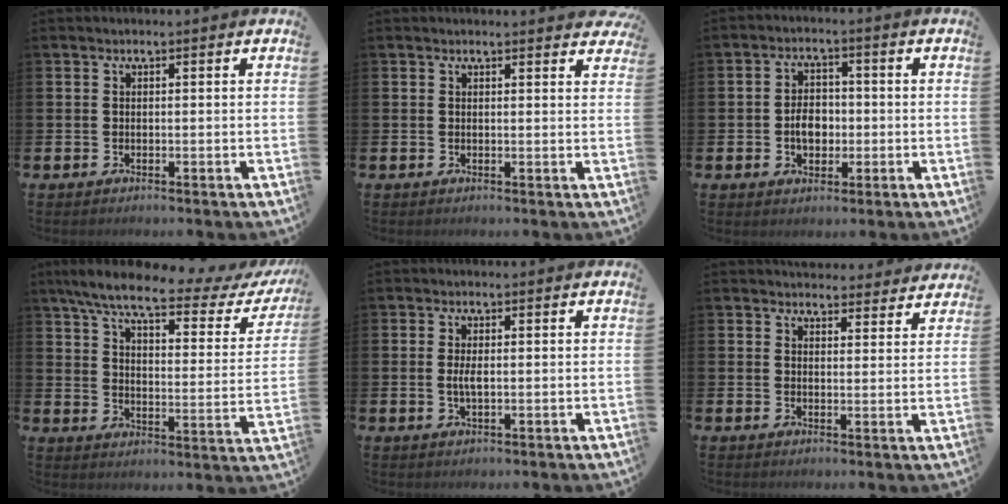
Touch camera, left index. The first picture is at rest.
{"total": 1.1, "force": [1.1, 0.1, -0.1], "torque": [0.013, -0.007, 0.017]}
{"total": 4.1, "force": [-0.8, 3.0, 2.8], "torque": [-0.037, 0.001, -0.022]}
{"total": 7.7, "force": [5.9, 1.3, 4.8], "torque": [-0.107, -0.037, 0.092]}
{"total": 2.1, "force": [-0.1, 0.7, 1.9], "torque": [-0.034, 0.000, -0.004]}
{"total": 3.9, "force": [3.8, 0.9, -0.2], "torque": [0.008, -0.026, 0.068]}